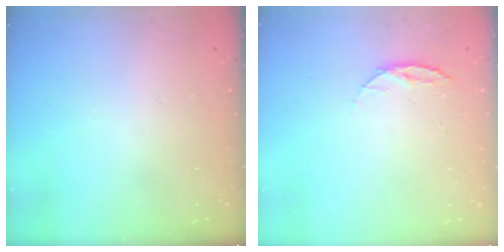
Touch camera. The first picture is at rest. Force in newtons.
{"total": 6.6, "press": 6.5, "slide": 0.7}